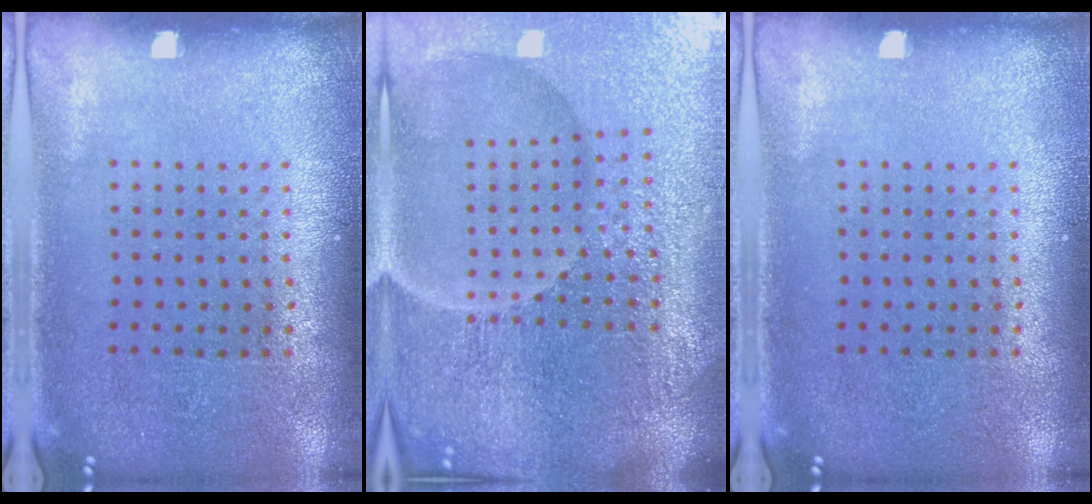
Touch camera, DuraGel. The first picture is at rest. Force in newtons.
{"total": 6.0, "press": 5.5, "slide": 2.4}
{"total": 0.0}